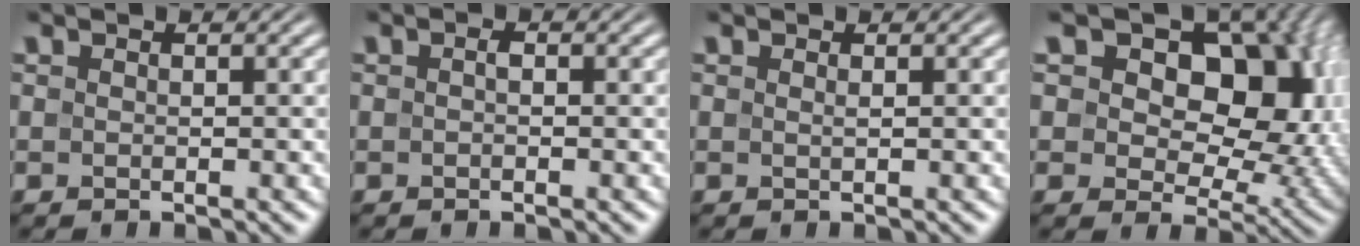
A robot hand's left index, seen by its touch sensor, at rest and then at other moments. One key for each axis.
{"total": 0.7, "fx": -0.1, "fy": 0.2, "fz": 0.6, "tx": -0.014, "ty": 0.001, "tz": -0.002}
{"total": 0.6, "fx": 0.2, "fy": 0.1, "fz": 0.5, "tx": -0.004, "ty": 0.001, "tz": 0.001}
{"total": 14.8, "fx": 4.8, "fy": 9.5, "fz": 10.2, "tx": -0.121, "ty": 0.021, "tz": 0.060}